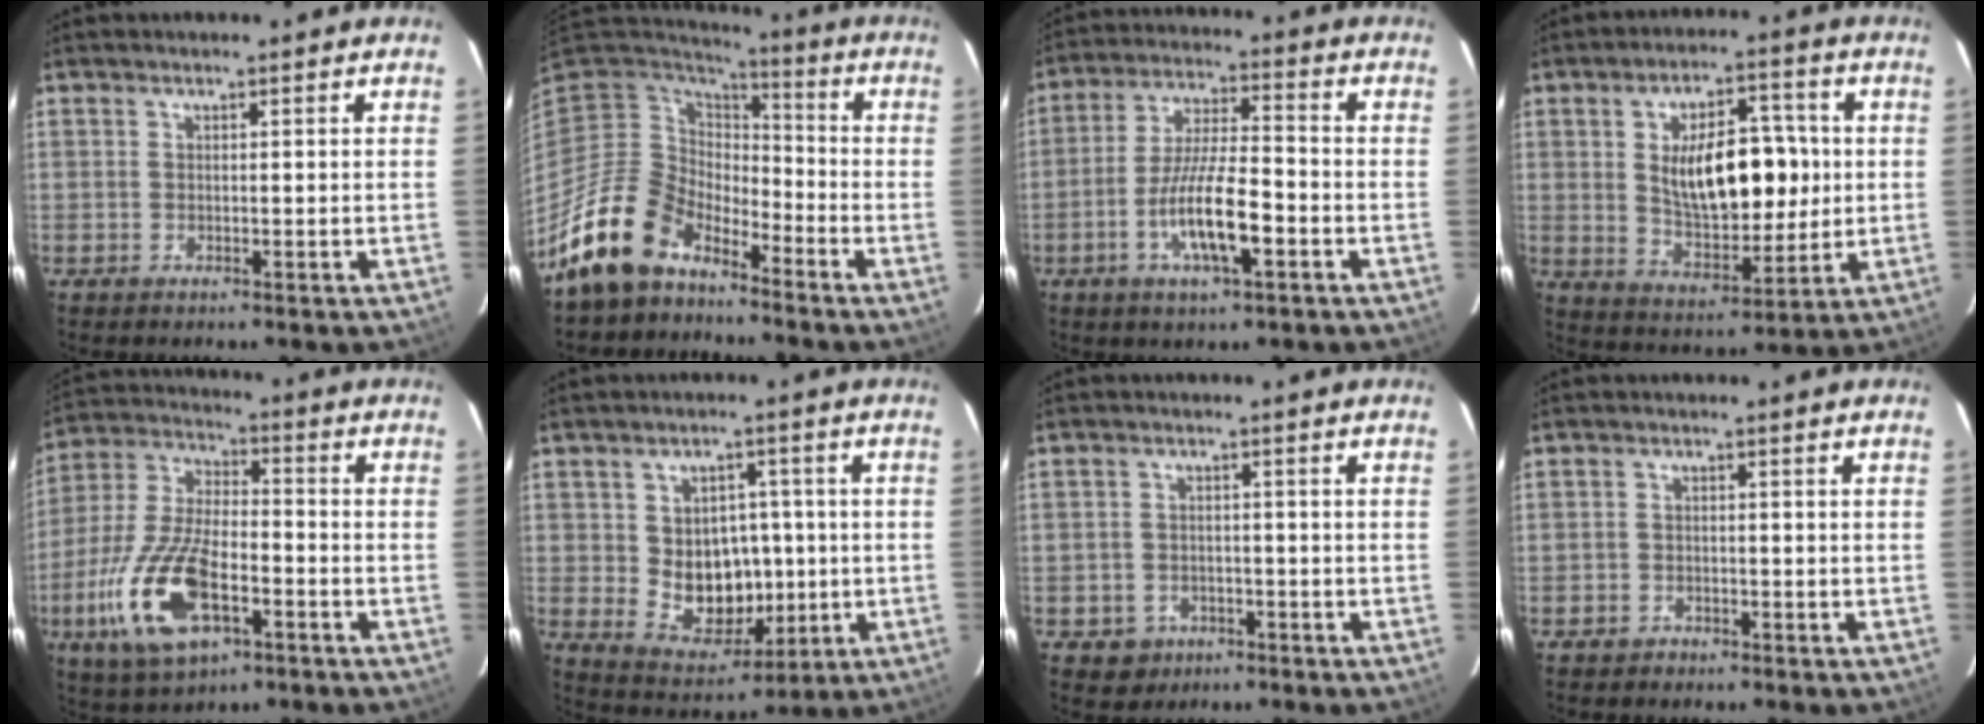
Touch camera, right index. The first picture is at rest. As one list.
[{"total": 14.3, "force": [-11.1, 7.5, 4.8], "torque": [-0.117, 0.008, -0.205]}, {"total": 11.2, "force": [-4.4, 2.3, 10.1], "torque": [-0.198, -0.007, -0.077]}, {"total": 15.2, "force": [1.7, 7.6, 13.0], "torque": [-0.218, 0.010, 0.042]}, {"total": 17.8, "force": [-7.2, 8.0, 14.2], "torque": [-0.316, -0.019, -0.131]}, {"total": 10.8, "force": [-0.3, 8.8, 6.3], "torque": [-0.118, -0.002, 0.020]}, {"total": 4.7, "force": [-2.2, 4.1, 0.8], "torque": [-0.033, 0.010, -0.028]}, {"total": 1.9, "force": [-1.4, 1.3, 0.0], "torque": [-0.005, 0.005, -0.023]}]